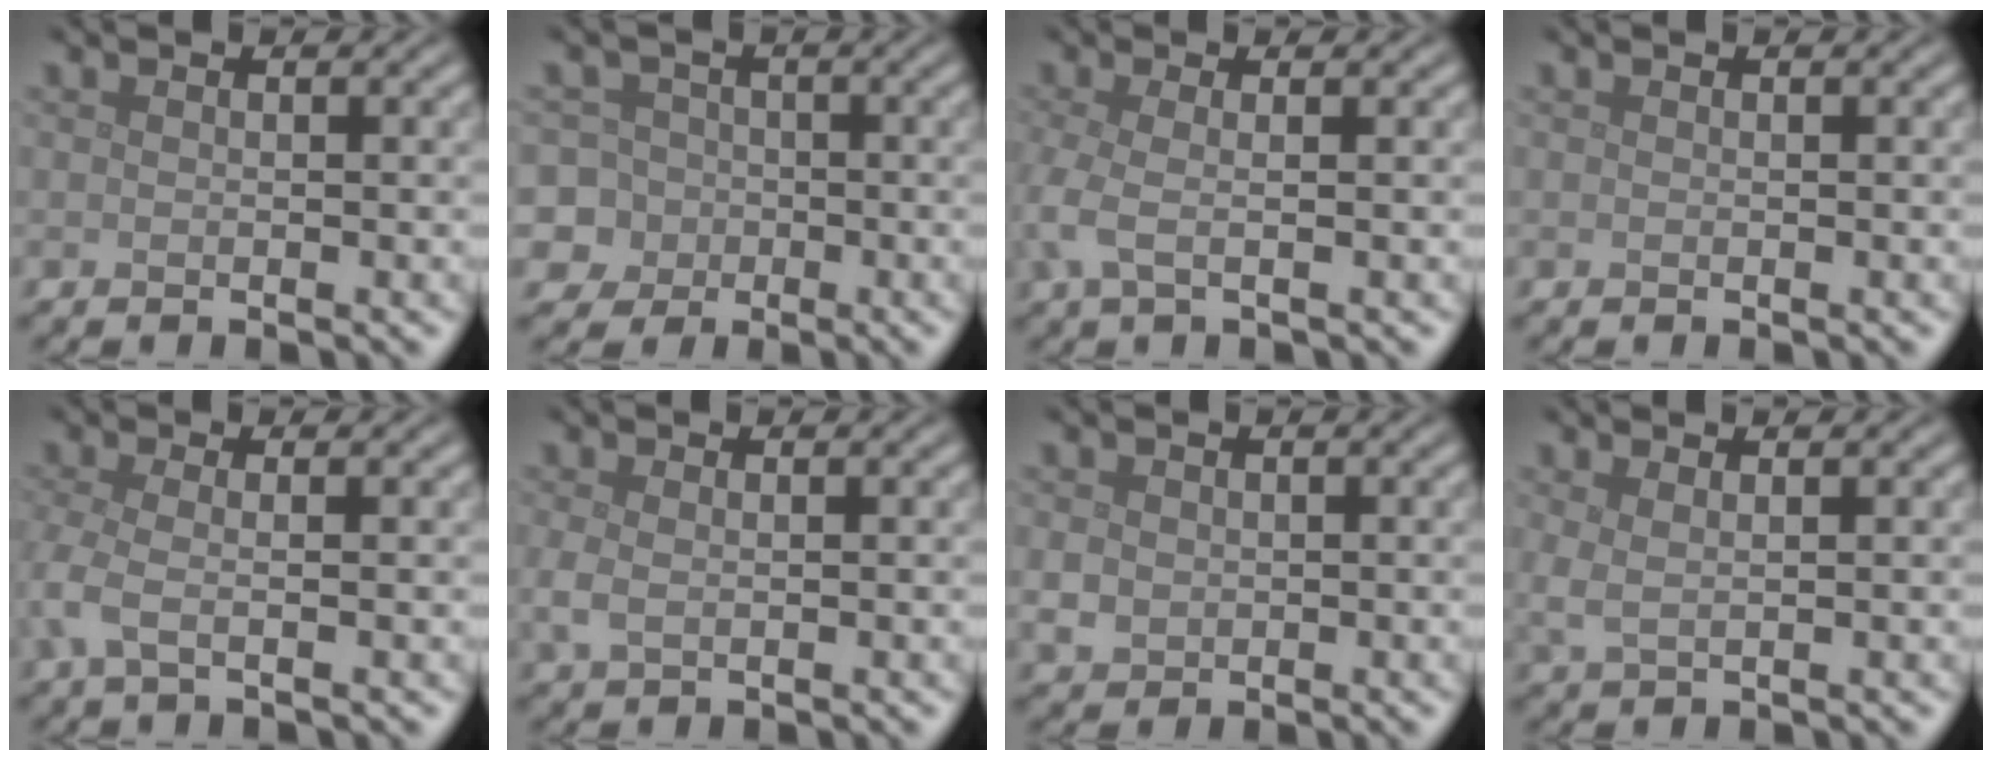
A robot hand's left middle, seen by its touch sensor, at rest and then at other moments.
{"total": 8.2, "force": [-2.4, 7.6, 1.8], "torque": [-0.037, 0.006, -0.078]}
{"total": 2.9, "force": [-0.5, 0.9, 2.7], "torque": [-0.070, -0.005, -0.015]}
{"total": 0.0}
{"total": 2.5, "force": [-0.6, 0.7, 2.3], "torque": [-0.058, -0.008, -0.021]}
{"total": 1.7, "force": [-0.1, 1.1, 1.3], "torque": [-0.038, -0.005, -0.001]}
{"total": 1.9, "force": [0.1, 1.8, 0.8], "torque": [-0.019, -0.004, 0.000]}
{"total": 1.6, "force": [0.8, 0.6, 1.3], "torque": [-0.027, -0.001, 0.015]}